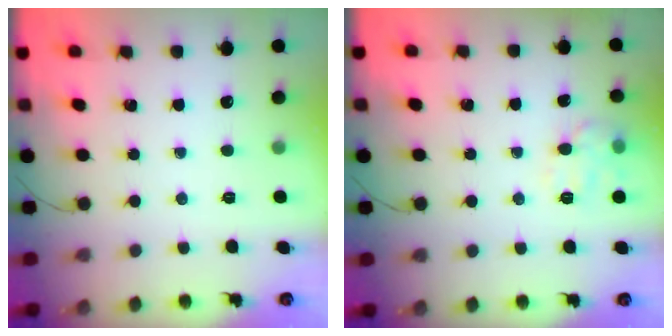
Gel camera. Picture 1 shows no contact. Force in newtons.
{"total": 9.9, "press": 9.9, "slide": 0.2}